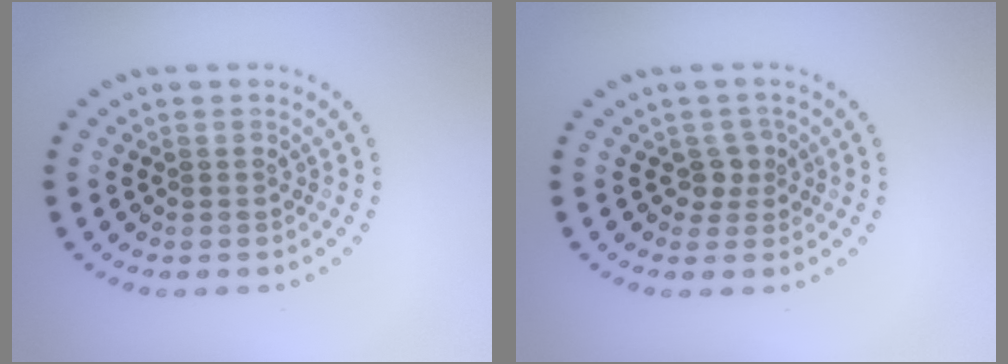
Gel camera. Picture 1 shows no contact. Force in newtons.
{"total": 1.8, "press": 1.3, "slide": 1.2}